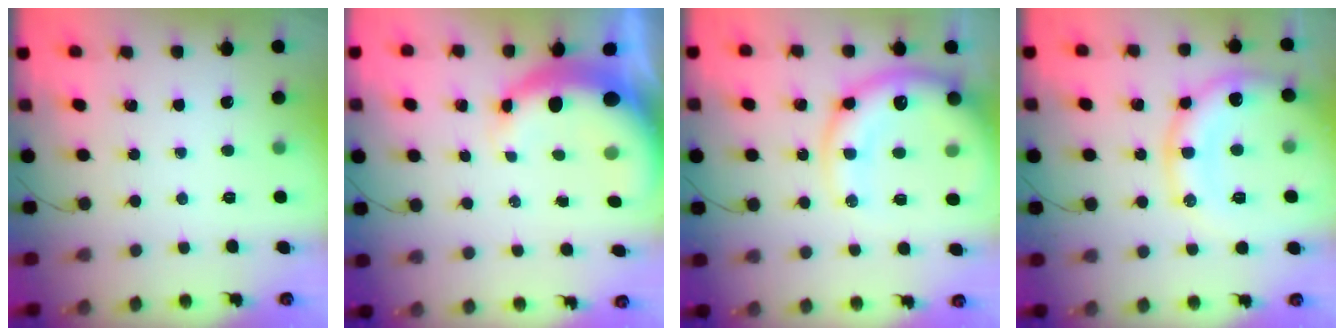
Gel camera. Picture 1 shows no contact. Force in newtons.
{"total": 6.7, "press": 6.5, "slide": 1.7}
{"total": 18.2, "press": 17.7, "slide": 4.0}
{"total": 16.8, "press": 16.8, "slide": 0.8}